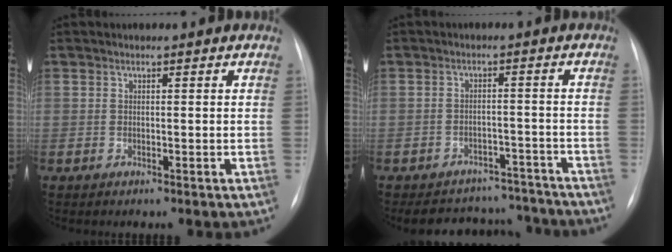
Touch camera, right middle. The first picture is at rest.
{"total": 11.6, "force": [-10.7, 4.2, 1.6], "torque": [-0.016, 0.020, -0.130]}